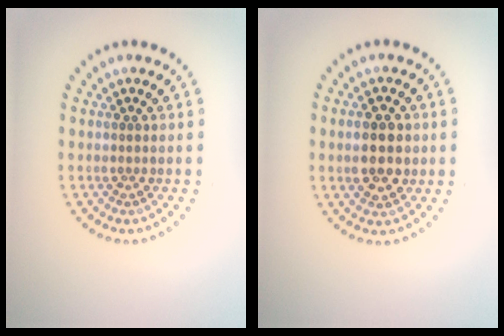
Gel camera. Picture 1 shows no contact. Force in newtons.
{"total": 4.6, "press": 4.6, "slide": 0.1}